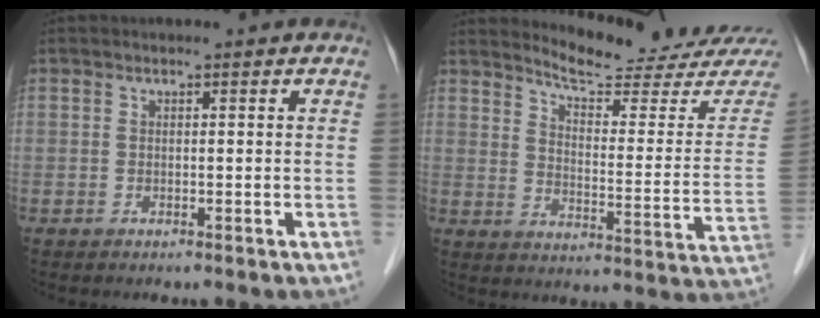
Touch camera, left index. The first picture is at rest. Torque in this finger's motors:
{"motor_torque": [-0.35, -0.39, 0.06, 0.00]}